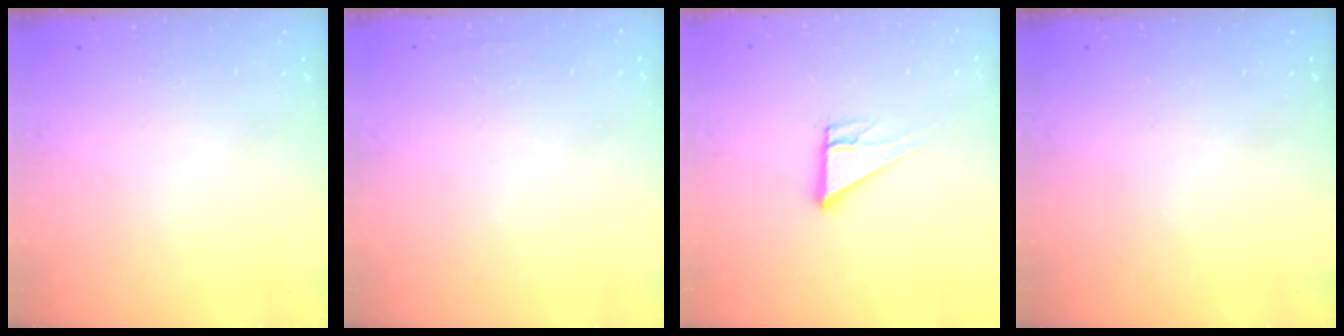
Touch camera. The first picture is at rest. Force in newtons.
{"total": 1.8, "press": 1.7, "slide": 0.4}
{"total": 6.6, "press": 6.6, "slide": 0.6}
{"total": 0.0}